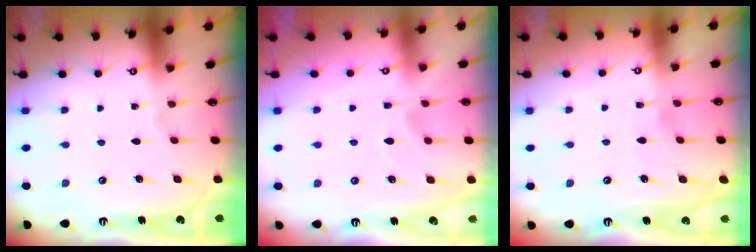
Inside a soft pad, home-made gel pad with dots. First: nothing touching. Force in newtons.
{"total": 2.6, "press": 2.4, "slide": 1.0}
{"total": 4.3, "press": 4.3, "slide": 0.5}